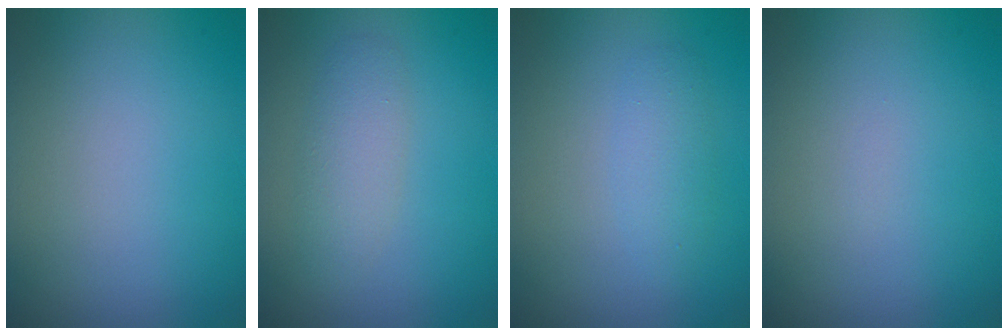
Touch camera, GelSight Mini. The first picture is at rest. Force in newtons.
{"total": 2.3, "press": 2.3, "slide": 0.1}
{"total": 1.7, "press": 1.7, "slide": 0.0}
{"total": 0.0}